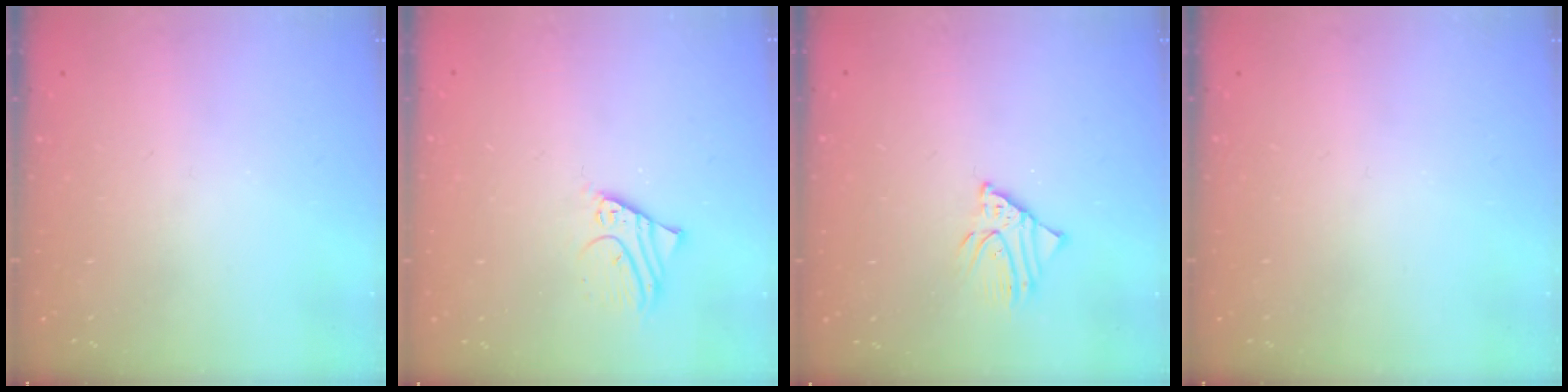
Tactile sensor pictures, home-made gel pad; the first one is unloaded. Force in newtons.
{"total": 2.4, "press": 2.4, "slide": 0.1}
{"total": 3.2, "press": 3.2, "slide": 0.3}
{"total": 0.0}